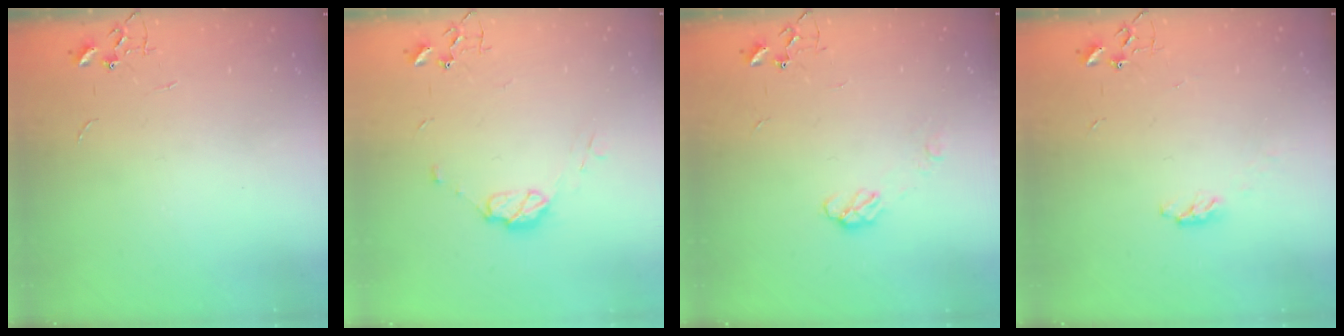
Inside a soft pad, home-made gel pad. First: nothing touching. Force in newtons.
{"total": 7.7, "press": 7.7, "slide": 0.9}
{"total": 4.9, "press": 4.9, "slide": 0.8}
{"total": 3.5, "press": 3.4, "slide": 0.3}